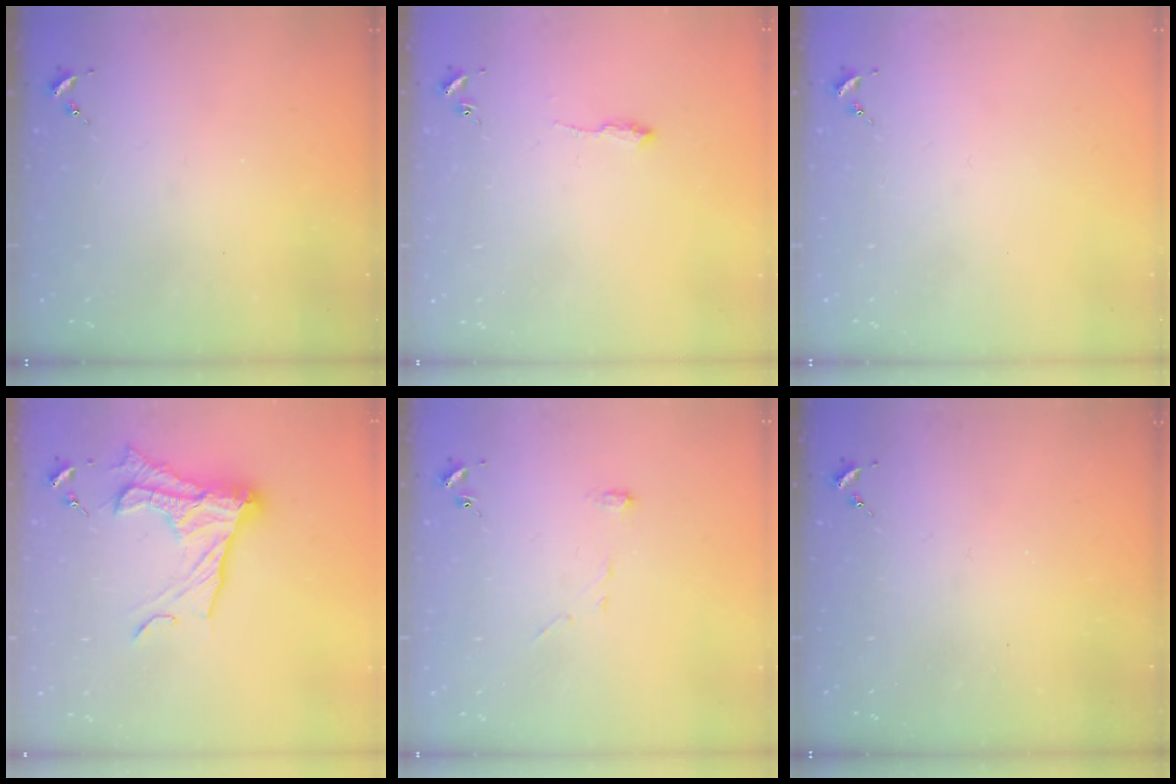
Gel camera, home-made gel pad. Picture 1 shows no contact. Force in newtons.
{"total": 5.3, "press": 5.3, "slide": 0.6}
{"total": 0.0}
{"total": 18.4, "press": 18.3, "slide": 1.2}
{"total": 6.4, "press": 6.4, "slide": 0.3}
{"total": 0.0}